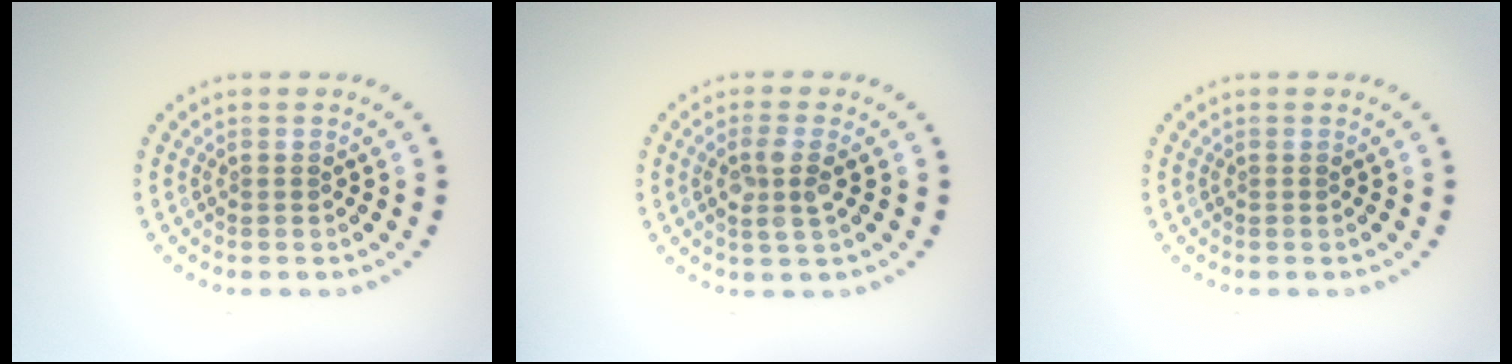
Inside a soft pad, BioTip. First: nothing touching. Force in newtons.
{"total": 2.5, "press": 2.2, "slide": 1.1}
{"total": 0.0}